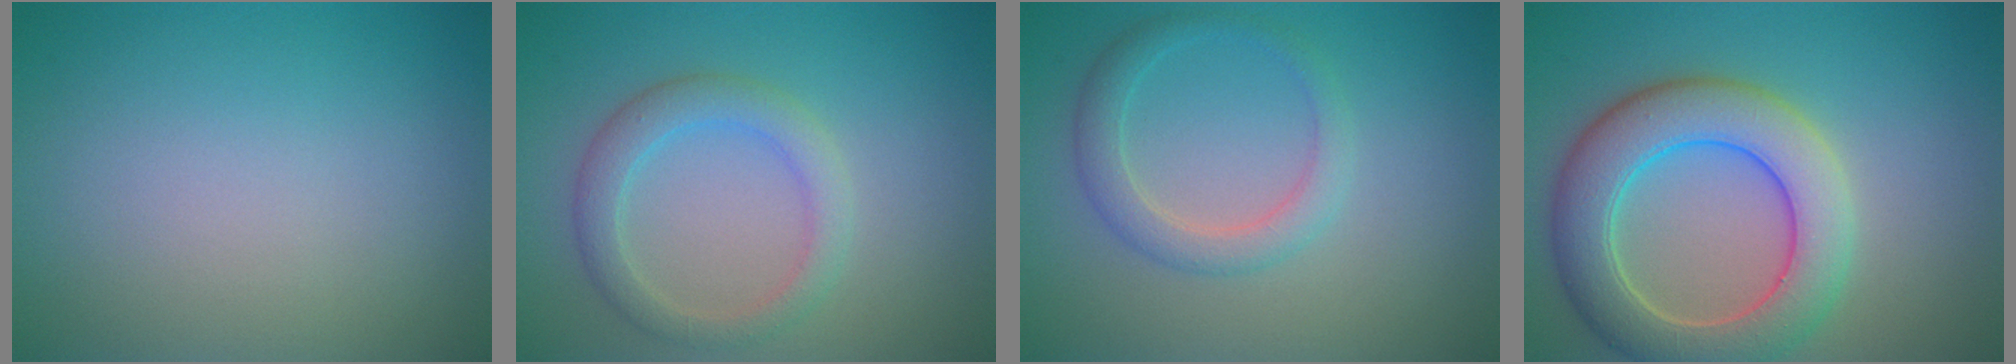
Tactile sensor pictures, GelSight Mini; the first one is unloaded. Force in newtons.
{"total": 3.1, "press": 3.1, "slide": 0.1}
{"total": 2.5, "press": 2.5, "slide": 0.1}
{"total": 7.5, "press": 7.5, "slide": 0.5}